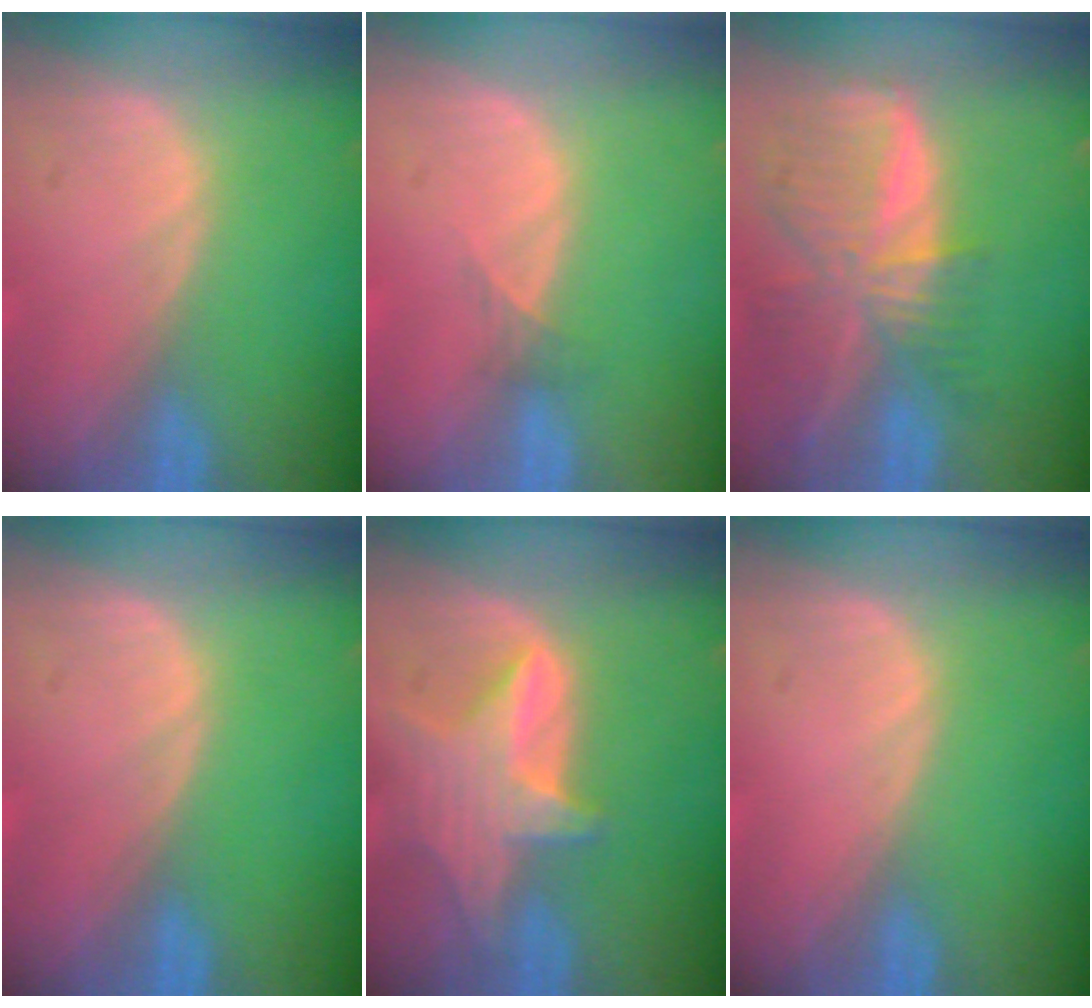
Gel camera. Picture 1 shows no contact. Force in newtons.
{"total": 1.3, "press": 1.0, "slide": 0.8}
{"total": 9.3, "press": 8.2, "slide": 4.5}
{"total": 0.0}
{"total": 6.6, "press": 6.4, "slide": 1.2}
{"total": 0.0}